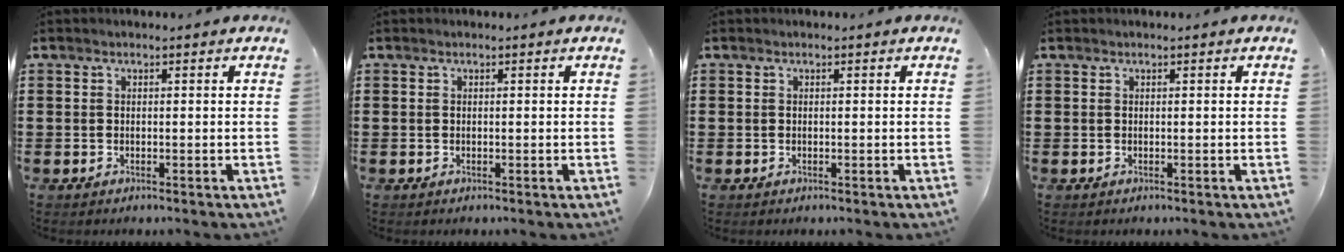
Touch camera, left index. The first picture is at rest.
{"total": 0.0}
{"total": 0.0}
{"total": 0.0}